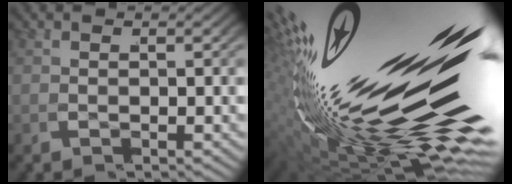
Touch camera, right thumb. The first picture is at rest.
{"total": 18.3, "force": [-1.6, 8.8, 15.9], "torque": [-0.219, -0.002, -0.010]}